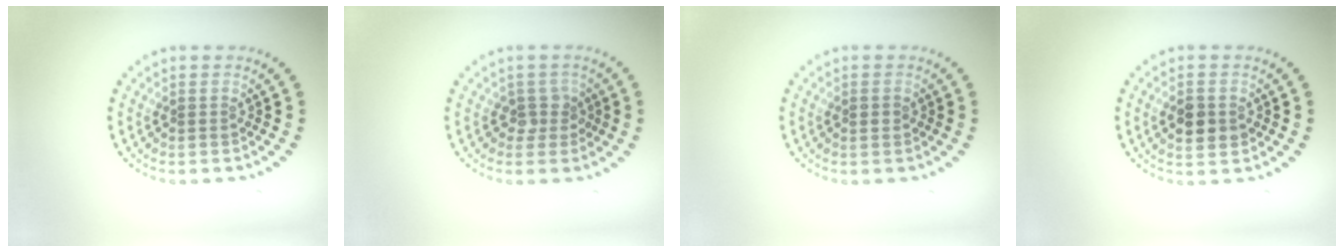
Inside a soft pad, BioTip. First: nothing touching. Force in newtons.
{"total": 1.8, "press": 1.3, "slide": 1.2}
{"total": 0.9, "press": 0.9, "slide": 0.0}
{"total": 2.5, "press": 2.5, "slide": 0.2}